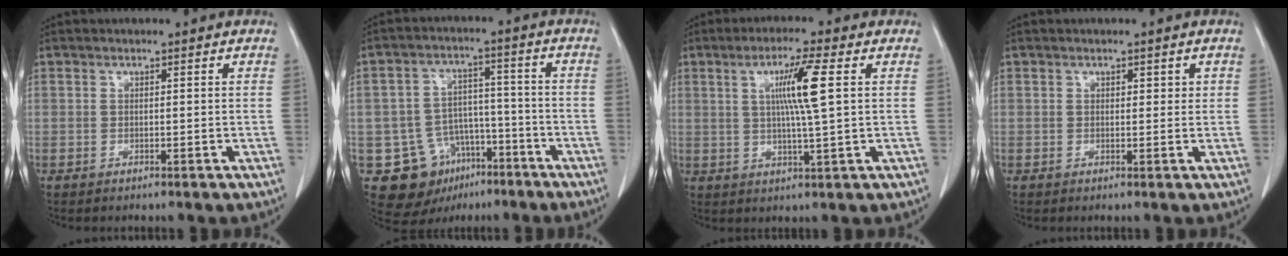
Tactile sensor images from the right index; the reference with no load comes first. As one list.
[{"total": 12.0, "force": [-6.2, 9.4, 4.2], "torque": [-0.068, 0.037, -0.084]}, {"total": 7.6, "force": [1.8, -0.7, 7.4], "torque": [-0.134, 0.000, 0.035]}, {"total": 1.3, "force": [0.6, 0.8, 0.9], "torque": [-0.007, 0.001, 0.008]}]